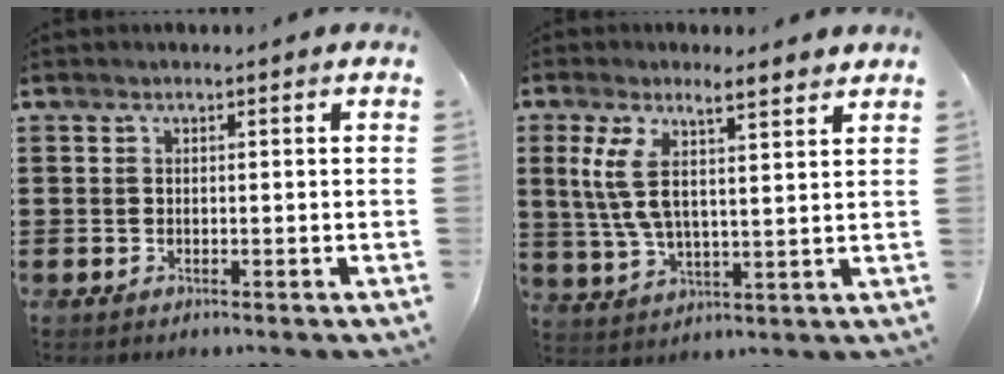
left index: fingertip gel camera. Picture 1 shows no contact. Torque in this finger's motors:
{"motor_torque": [2.14, 0.00, 1.01, 0.21]}